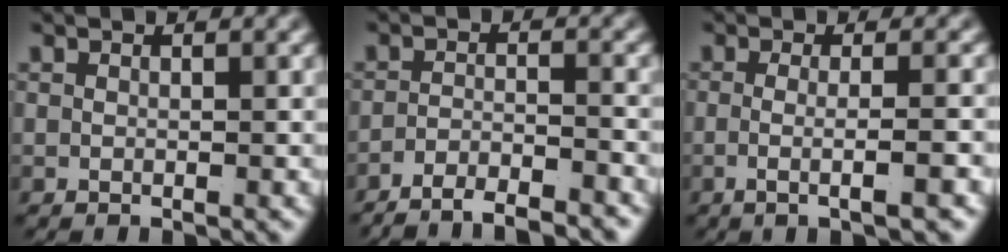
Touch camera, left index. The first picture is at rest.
{"total": 5.3, "force": [-5.0, 0.9, 1.5], "torque": [-0.017, -0.019, -0.078]}
{"total": 3.3, "force": [-1.5, -0.4, 2.9], "torque": [-0.058, -0.012, -0.020]}